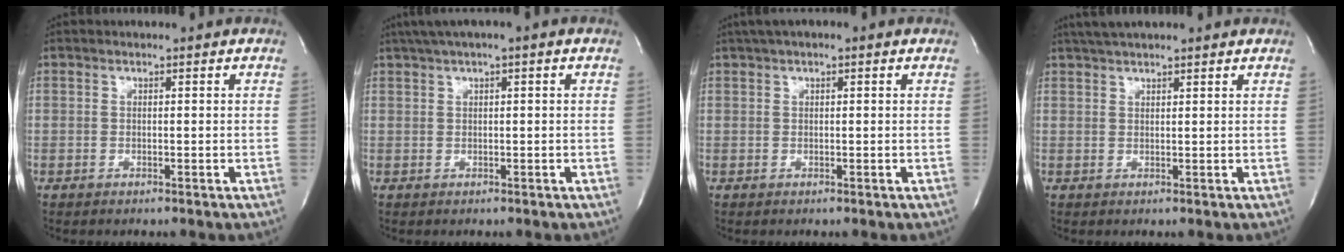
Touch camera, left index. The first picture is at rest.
{"total": 4.0, "force": [2.0, 0.2, 3.5], "torque": [-0.066, 0.018, 0.033]}
{"total": 3.5, "force": [2.0, 1.0, 2.7], "torque": [-0.047, 0.021, 0.029]}
{"total": 5.5, "force": [4.7, 0.6, 2.8], "torque": [-0.046, 0.025, 0.074]}